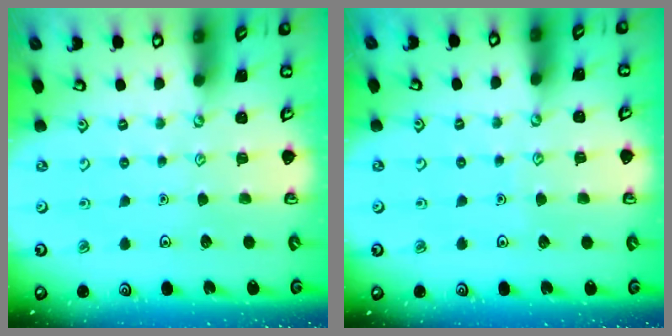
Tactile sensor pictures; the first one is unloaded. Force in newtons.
{"total": 2.6, "press": 2.5, "slide": 0.3}